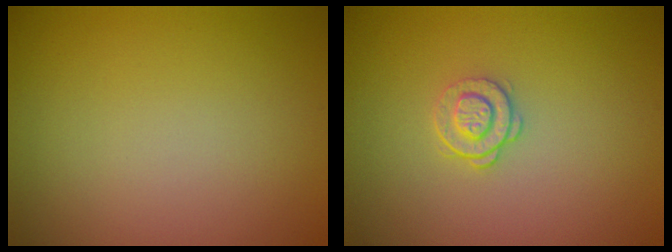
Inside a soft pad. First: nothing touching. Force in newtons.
{"total": 1.6, "press": 1.2, "slide": 1.0}